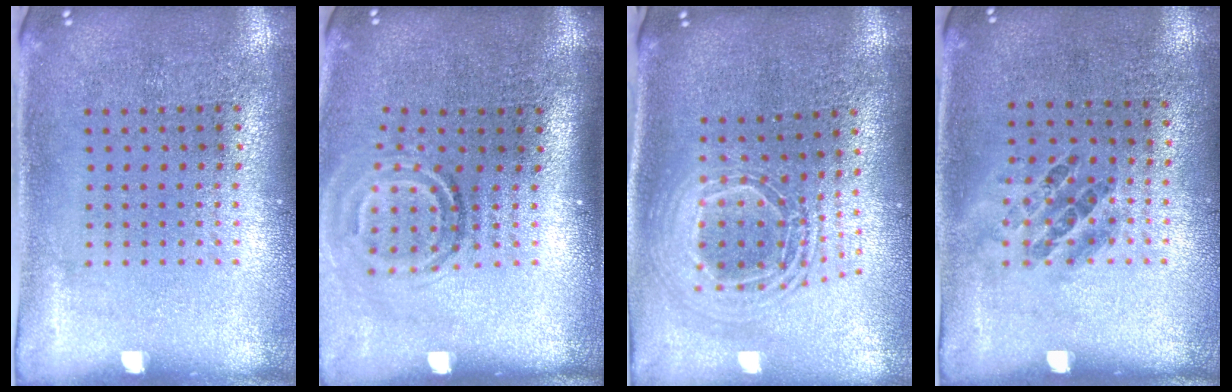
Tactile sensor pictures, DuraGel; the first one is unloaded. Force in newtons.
{"total": 1.8, "press": 1.2, "slide": 1.4}
{"total": 2.1, "press": 1.7, "slide": 1.3}
{"total": 0.9, "press": 0.6, "slide": 0.6}